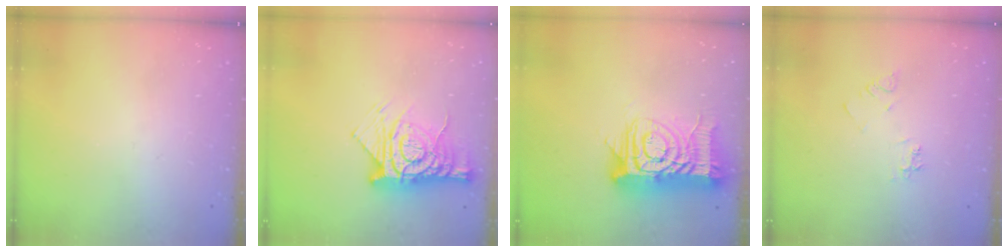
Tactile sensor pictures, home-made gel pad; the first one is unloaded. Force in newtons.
{"total": 12.2, "press": 12.1, "slide": 1.4}
{"total": 16.0, "press": 15.9, "slide": 1.6}
{"total": 4.6, "press": 4.6, "slide": 0.5}